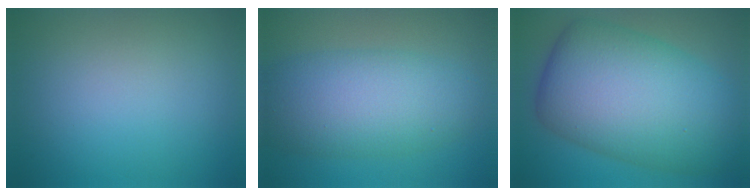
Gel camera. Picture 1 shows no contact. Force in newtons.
{"total": 7.6, "press": 7.6, "slide": 0.1}
{"total": 13.3, "press": 13.3, "slide": 0.0}